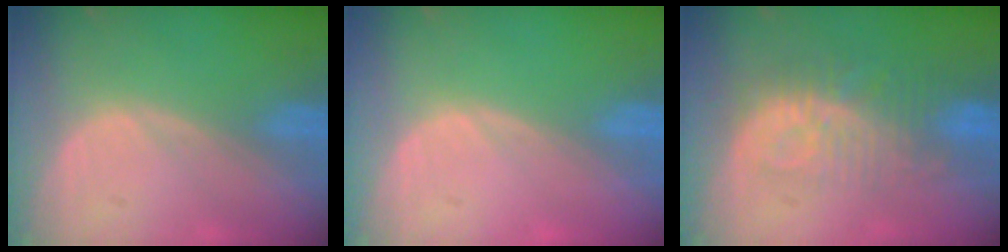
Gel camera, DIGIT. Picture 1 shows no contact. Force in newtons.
{"total": 0.0}
{"total": 9.7, "press": 8.7, "slide": 4.1}